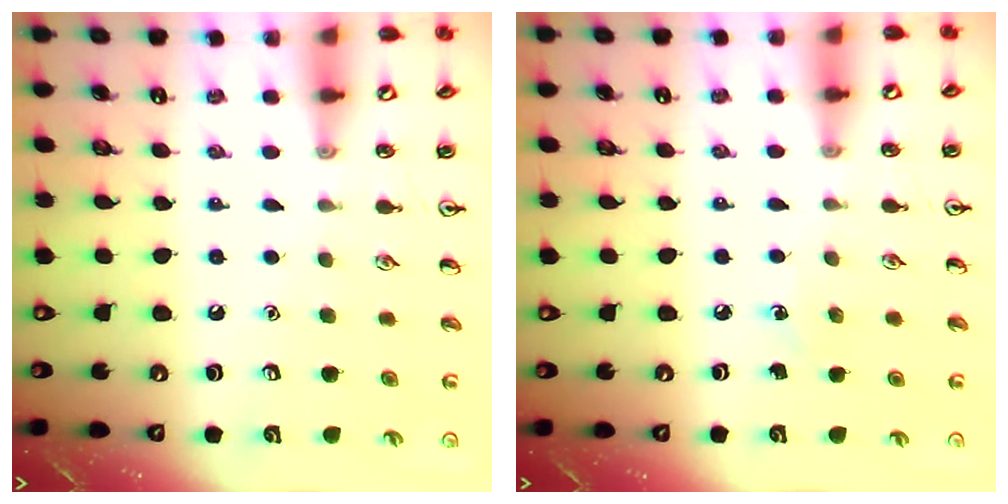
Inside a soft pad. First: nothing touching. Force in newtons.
{"total": 3.0, "press": 2.8, "slide": 1.1}